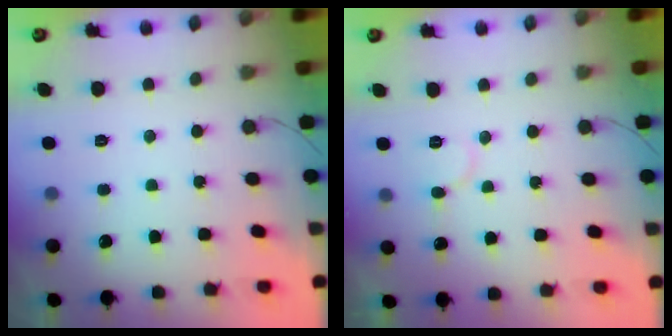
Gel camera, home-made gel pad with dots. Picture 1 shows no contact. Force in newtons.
{"total": 6.0, "press": 6.0, "slide": 0.4}